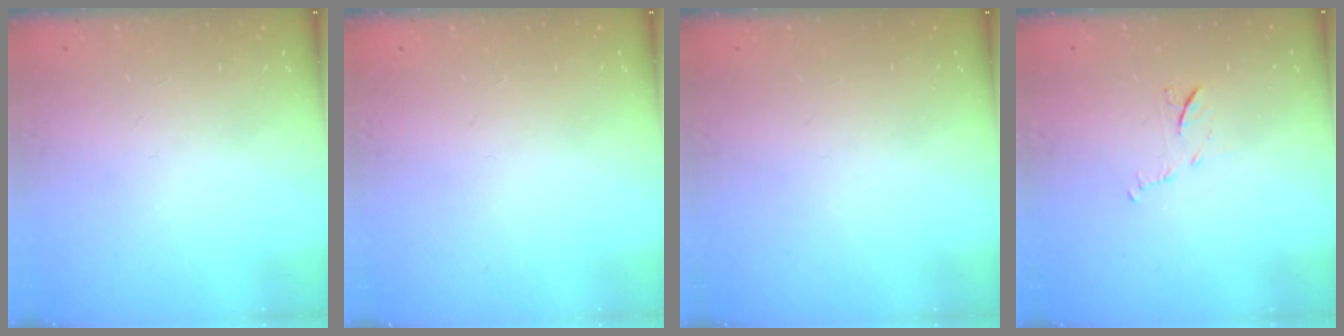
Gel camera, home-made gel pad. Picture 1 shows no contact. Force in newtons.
{"total": 0.0}
{"total": 0.0}
{"total": 6.0, "press": 6.0, "slide": 0.6}